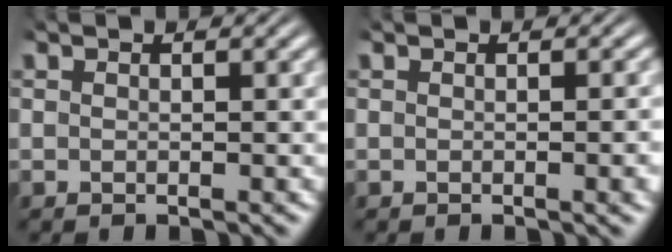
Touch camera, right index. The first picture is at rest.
{"total": 0.6, "force": [-0.2, -0.2, 0.5], "torque": [-0.005, 0.005, -0.005]}